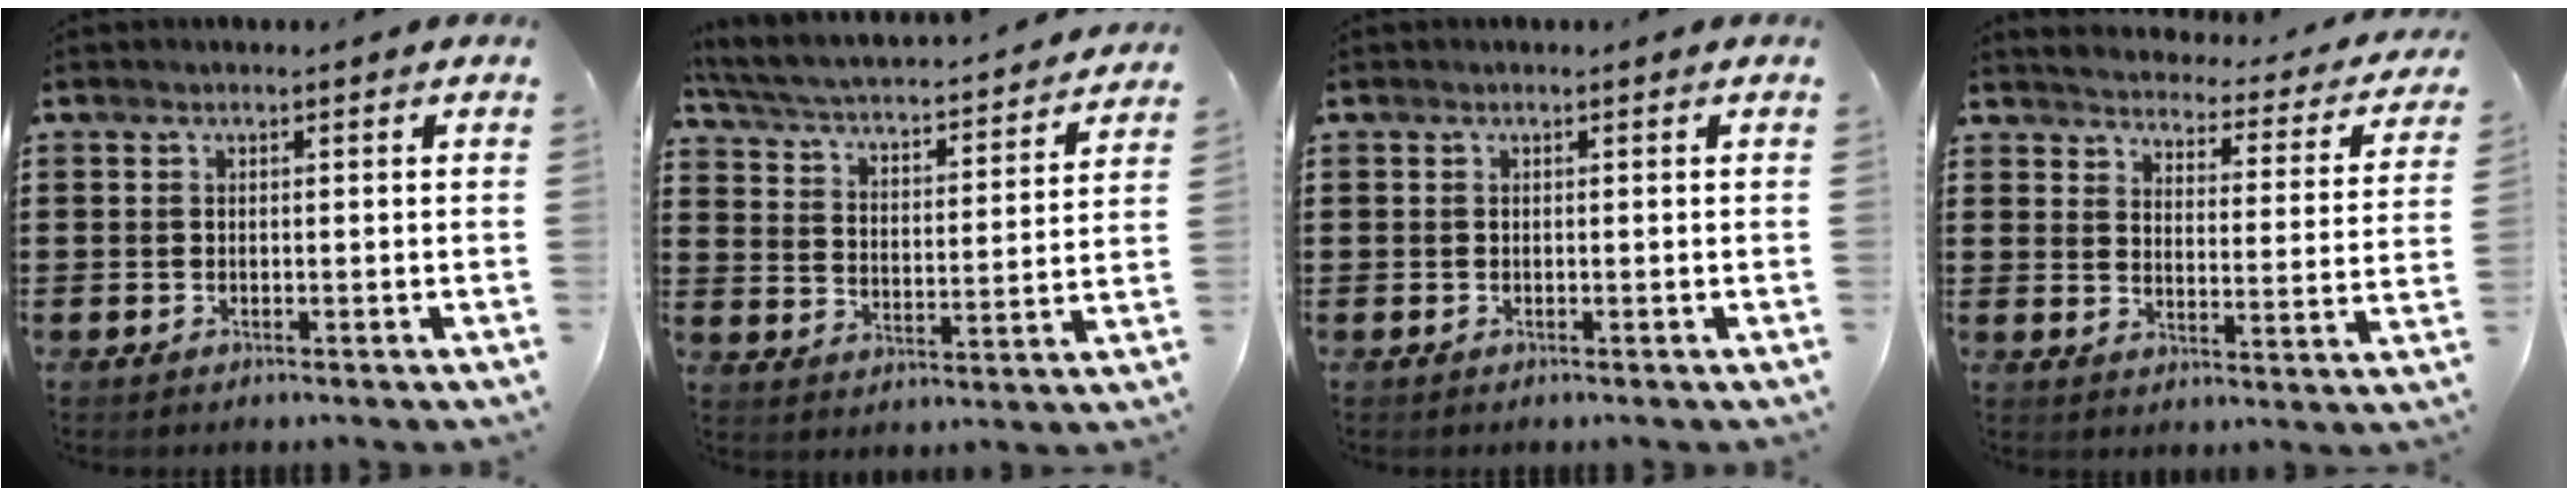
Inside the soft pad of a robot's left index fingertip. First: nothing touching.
{"total": 3.0, "force": [2.8, 0.1, 1.1], "torque": [-0.041, -0.030, 0.036]}
{"total": 0.0}
{"total": 2.6, "force": [2.6, -0.1, 0.2], "torque": [-0.026, -0.031, 0.036]}